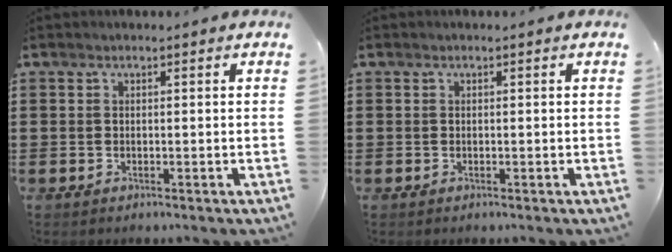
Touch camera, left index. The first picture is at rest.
{"total": 0.0}